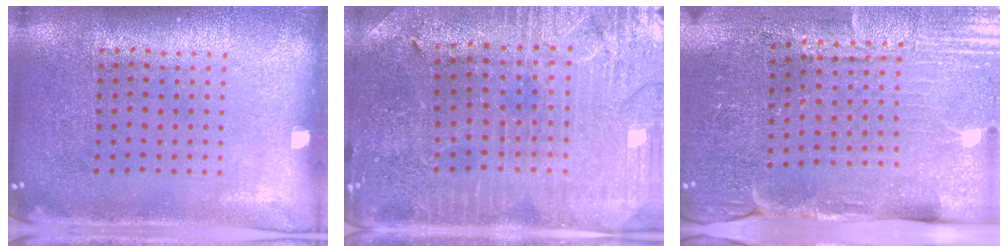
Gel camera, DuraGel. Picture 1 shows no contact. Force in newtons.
{"total": 1.5, "press": 1.4, "slide": 0.2}
{"total": 3.5, "press": 3.5, "slide": 0.4}